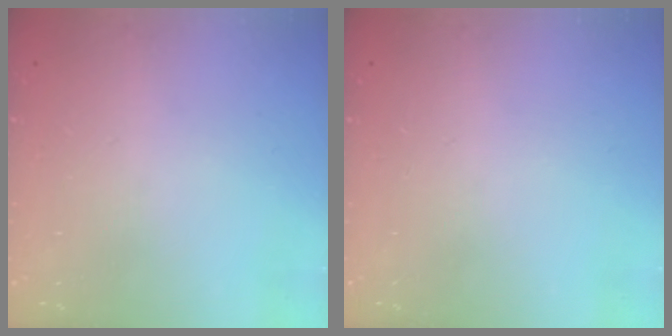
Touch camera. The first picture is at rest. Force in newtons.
{"total": 0.0}